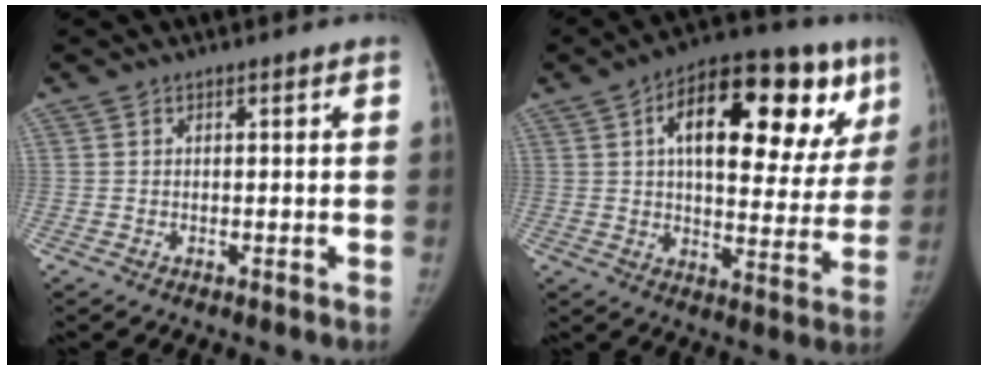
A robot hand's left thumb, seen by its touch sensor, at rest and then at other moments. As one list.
[{"total": 25.1, "force": [9.7, 11.7, 20.0], "torque": [-0.242, 0.013, 0.136]}]